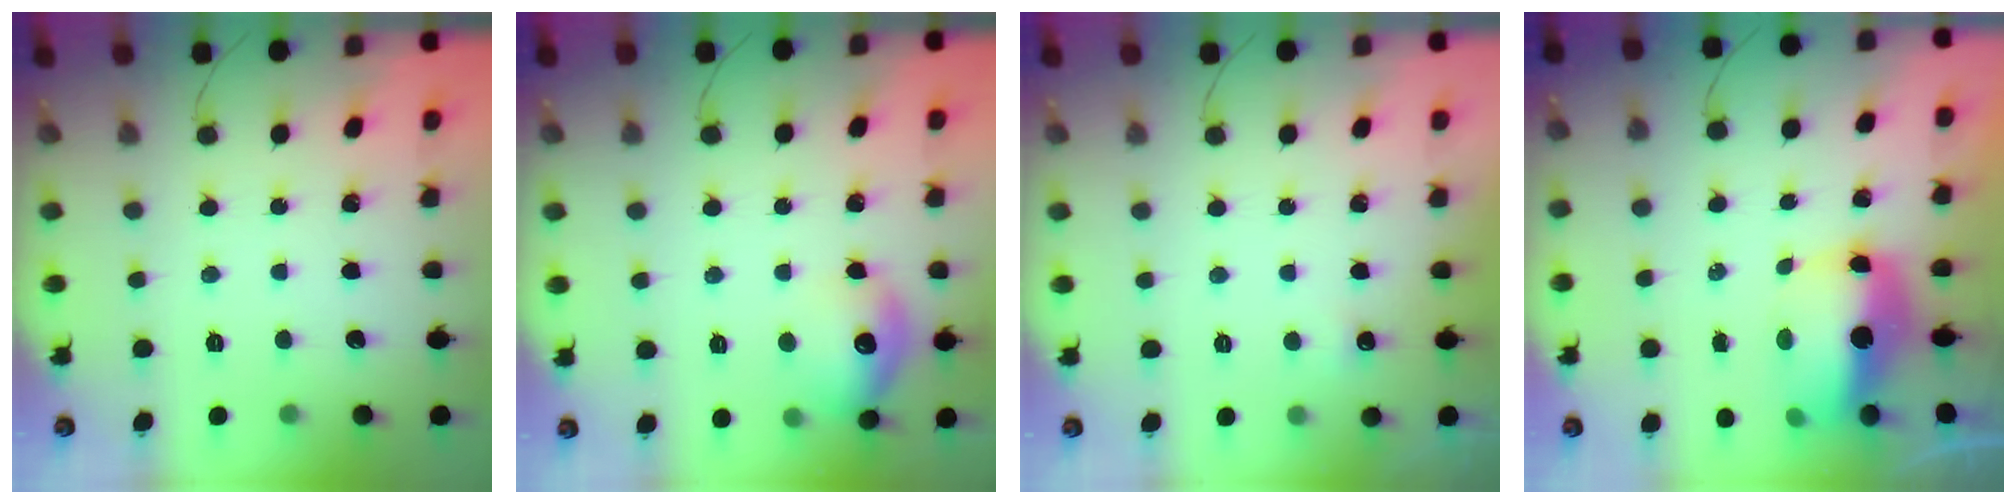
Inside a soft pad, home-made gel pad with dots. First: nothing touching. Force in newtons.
{"total": 12.5, "press": 12.4, "slide": 1.0}
{"total": 11.2, "press": 2.2, "slide": 11.0}
{"total": 9.3, "press": 9.2, "slide": 1.4}